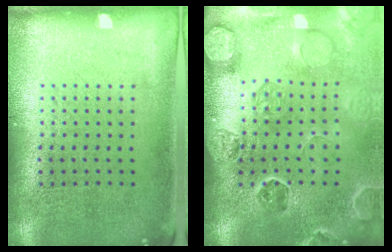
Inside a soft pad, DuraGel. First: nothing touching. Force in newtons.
{"total": 2.7, "press": 2.7, "slide": 0.3}